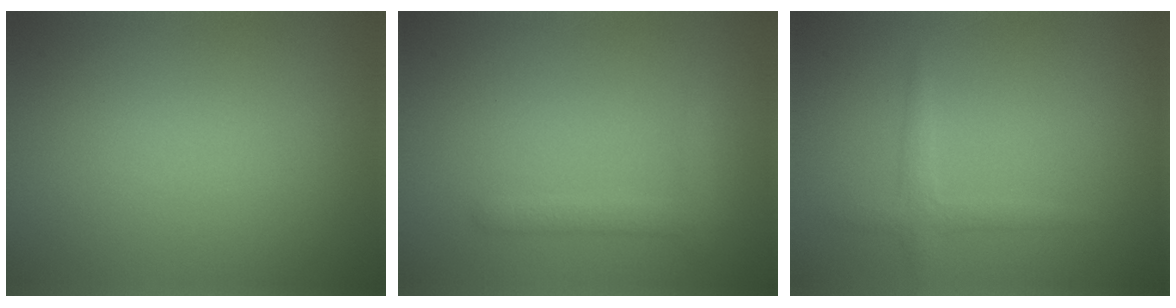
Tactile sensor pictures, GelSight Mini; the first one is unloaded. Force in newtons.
{"total": 1.8, "press": 1.8, "slide": 0.1}
{"total": 1.7, "press": 1.7, "slide": 0.1}